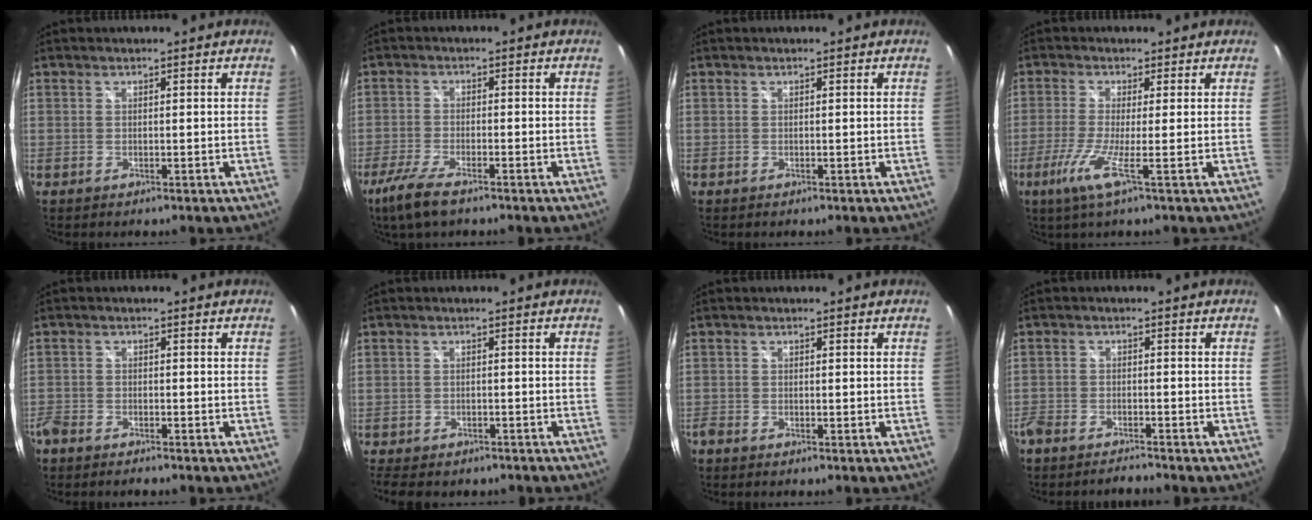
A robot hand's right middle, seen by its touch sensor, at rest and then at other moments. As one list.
[{"total": 7.1, "force": [-5.0, 1.5, 4.8], "torque": [-0.123, -0.018, -0.097]}, {"total": 0.0}, {"total": 5.7, "force": [-2.3, -1.3, 5.1], "torque": [-0.135, -0.015, -0.049]}, {"total": 4.7, "force": [-4.2, 1.6, 1.6], "torque": [-0.054, -0.014, -0.078]}, {"total": 7.7, "force": [-6.4, 2.9, 3.2], "torque": [-0.078, -0.020, -0.095]}, {"total": 1.2, "force": [-1.1, 0.2, 0.4], "torque": [-0.009, -0.004, -0.024]}, {"total": 5.6, "force": [-5.2, 1.1, 1.5], "torque": [-0.056, -0.012, -0.093]}]